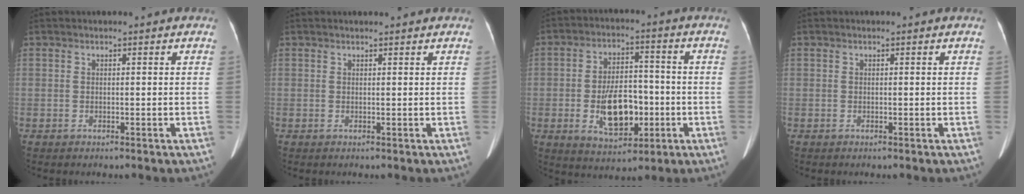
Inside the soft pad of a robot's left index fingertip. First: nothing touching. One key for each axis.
{"total": 1.6, "fx": 1.5, "fy": 0.2, "fz": 0.6, "tx": -0.008, "ty": 0.014, "tz": 0.021}
{"total": 10.4, "fx": -2.6, "fy": 5.5, "fz": 8.5, "tx": -0.156, "ty": 0.007, "tz": -0.036}
{"total": 0.0}